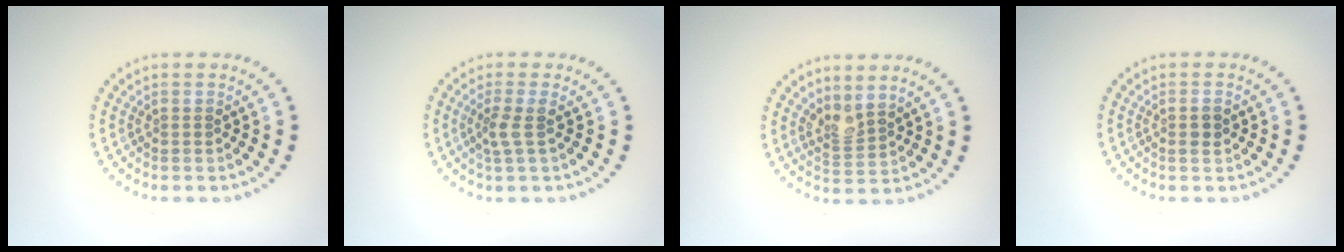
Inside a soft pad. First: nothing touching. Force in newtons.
{"total": 1.8, "press": 1.4, "slide": 1.2}
{"total": 2.1, "press": 1.5, "slide": 1.5}
{"total": 1.2, "press": 1.1, "slide": 0.3}